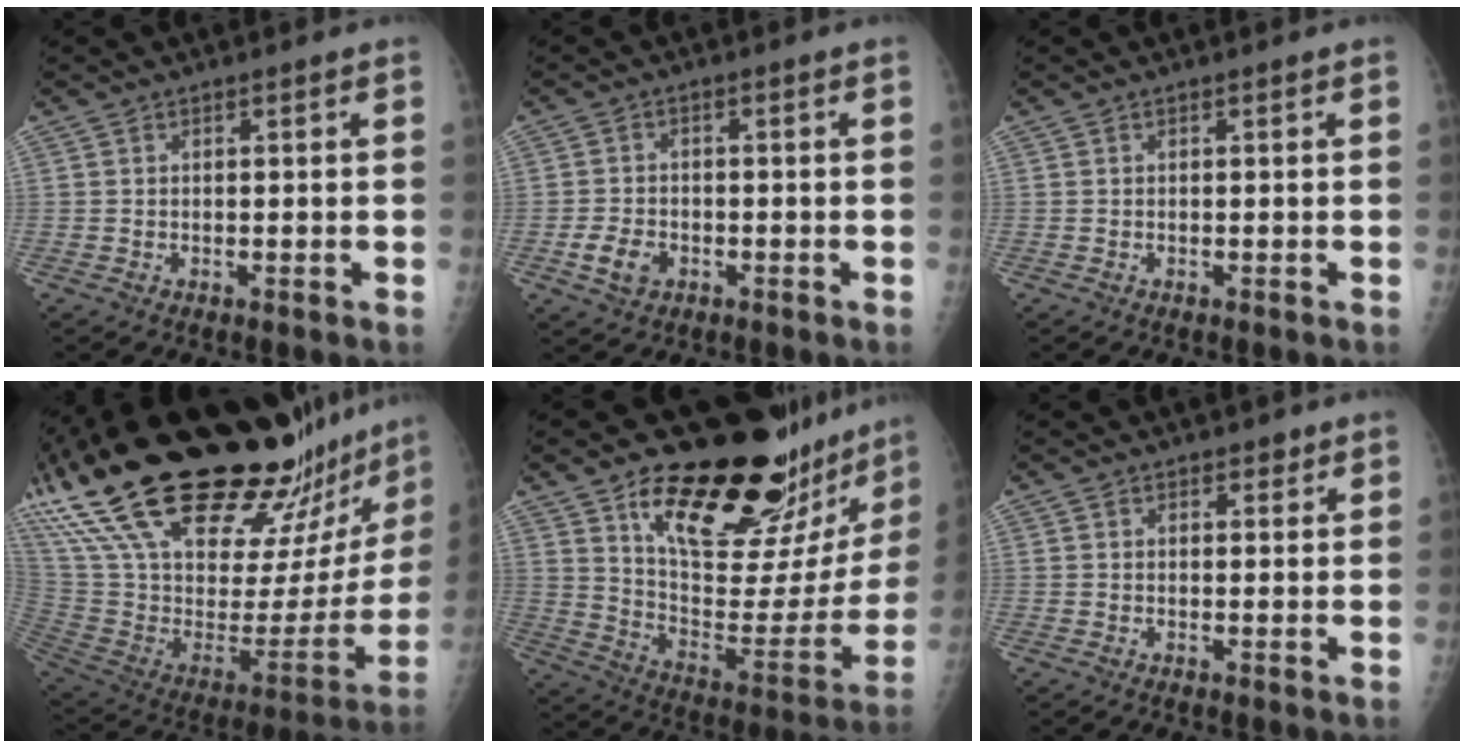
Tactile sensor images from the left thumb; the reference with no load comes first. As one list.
[{"total": 4.5, "force": [-1.6, 3.4, 2.5], "torque": [-0.039, 0.005, -0.027]}, {"total": 0.0}, {"total": 45.7, "force": [33.2, 13.6, 28.3], "torque": [-0.460, -0.097, 0.542]}, {"total": 31.6, "force": [21.8, 10.6, 20.2], "torque": [-0.265, -0.102, 0.328]}, {"total": 1.7, "force": [1.2, 1.0, 0.7], "torque": [0.005, -0.005, 0.013]}]